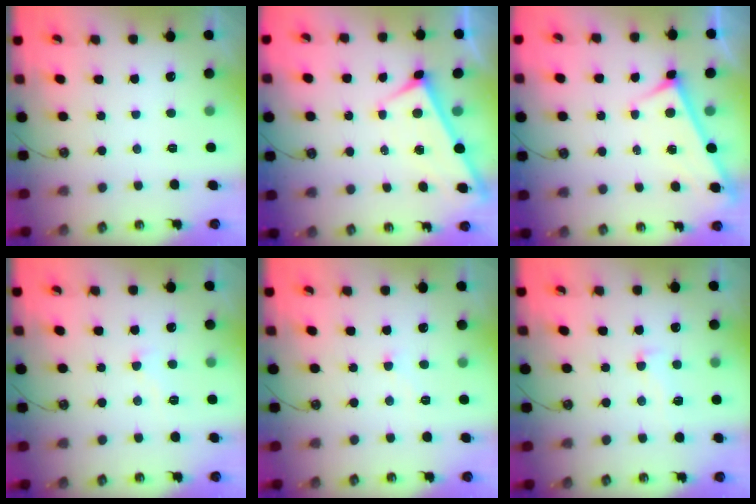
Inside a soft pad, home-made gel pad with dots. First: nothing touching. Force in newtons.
{"total": 1.4, "press": 1.3, "slide": 0.5}
{"total": 3.0, "press": 2.9, "slide": 0.3}
{"total": 1.9, "press": 1.8, "slide": 0.5}
{"total": 0.5, "press": 0.2, "slide": 0.5}
{"total": 1.6, "press": 1.1, "slide": 1.1}